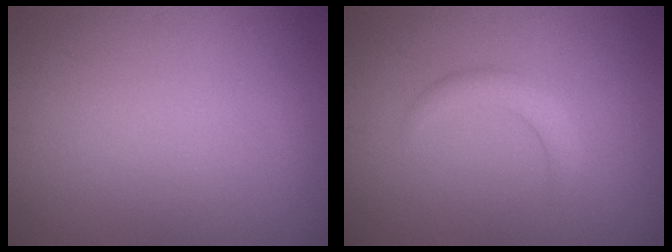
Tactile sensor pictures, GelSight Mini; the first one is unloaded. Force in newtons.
{"total": 2.0, "press": 2.0, "slide": 0.3}